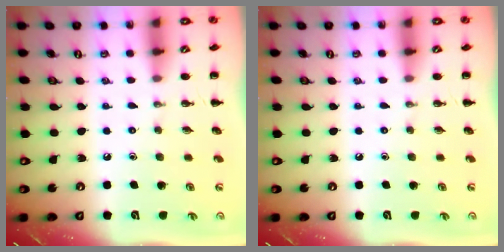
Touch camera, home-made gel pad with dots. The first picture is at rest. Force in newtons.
{"total": 0.0}